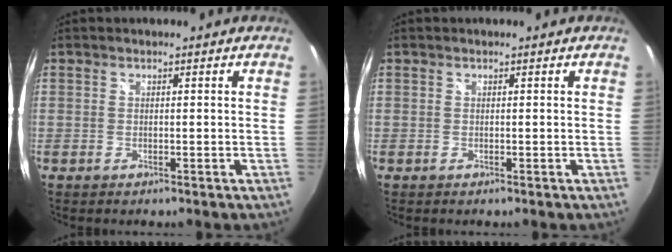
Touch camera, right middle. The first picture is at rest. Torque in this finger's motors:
{"motor_torque": [0.01, -0.14, 0.00, 0.01]}